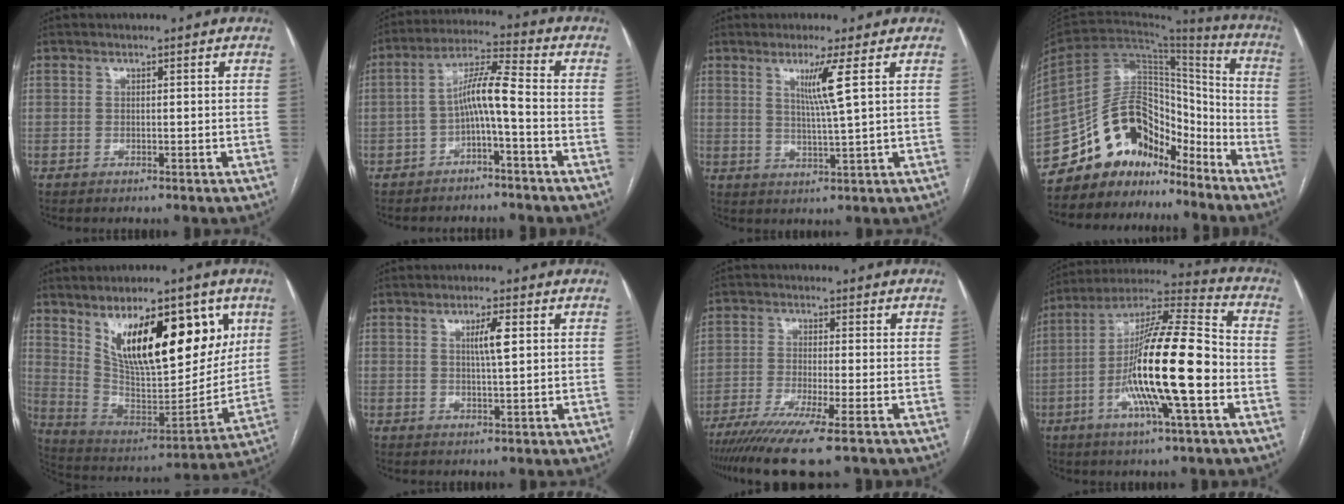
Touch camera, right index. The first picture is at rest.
{"total": 7.1, "force": [-2.1, 0.5, 6.8], "torque": [-0.126, 0.032, -0.038]}
{"total": 5.1, "force": [2.0, -1.4, 4.5], "torque": [-0.086, -0.012, 0.041]}
{"total": 14.9, "force": [-12.4, 6.8, 4.8], "torque": [-0.078, 0.082, -0.217]}
{"total": 21.5, "force": [9.7, 7.5, 17.7], "torque": [-0.278, 0.007, 0.173]}
{"total": 3.7, "force": [1.1, 0.3, 3.6], "torque": [-0.062, 0.001, 0.018]}
{"total": 10.9, "force": [-7.9, 0.2, 7.6], "torque": [-0.127, -0.028, -0.128]}
{"total": 19.3, "force": [-4.4, 1.6, 18.7], "torque": [-0.337, 0.000, -0.081]}